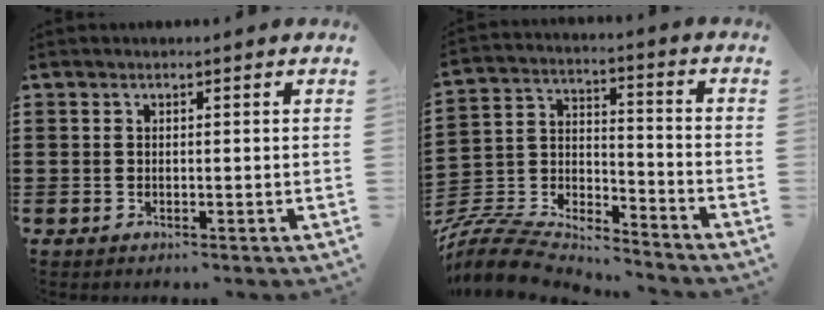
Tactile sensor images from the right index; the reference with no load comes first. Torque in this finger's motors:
{"motor_torque": [-1.28, 0.86, -1.05, -0.21]}